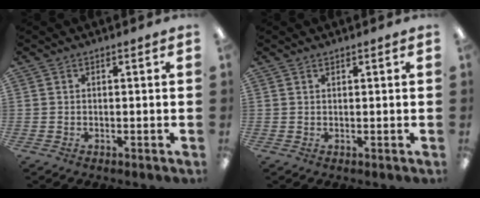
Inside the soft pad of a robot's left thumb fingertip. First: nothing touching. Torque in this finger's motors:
{"motor_torque": [-0.18, -0.06, -0.29, 0.15, -0.01]}